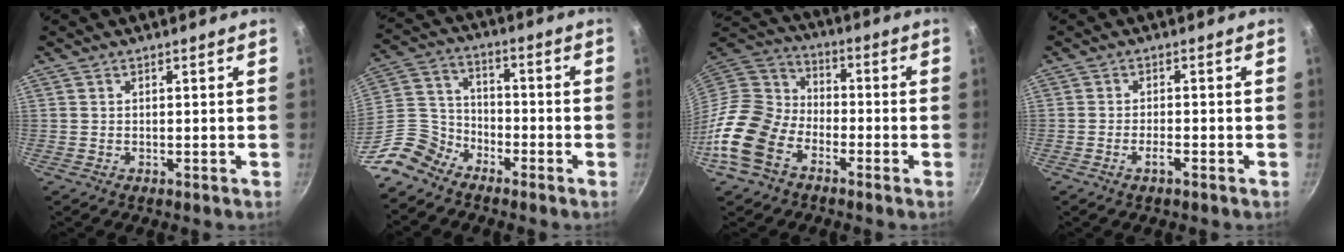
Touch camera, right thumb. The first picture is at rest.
{"total": 9.7, "force": [-7.3, 5.6, 2.8], "torque": [-0.033, 0.065, -0.168]}
{"total": 15.9, "force": [-7.6, 10.7, 9.0], "torque": [-0.165, 0.054, -0.171]}
{"total": 2.1, "force": [-1.3, 0.4, 1.6], "torque": [-0.035, 0.010, -0.028]}